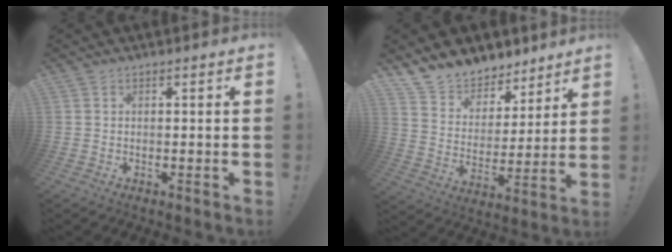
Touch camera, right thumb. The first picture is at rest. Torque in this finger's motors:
{"motor_torque": [0.04, 0.17, 0.57, 0.53, 0.01]}